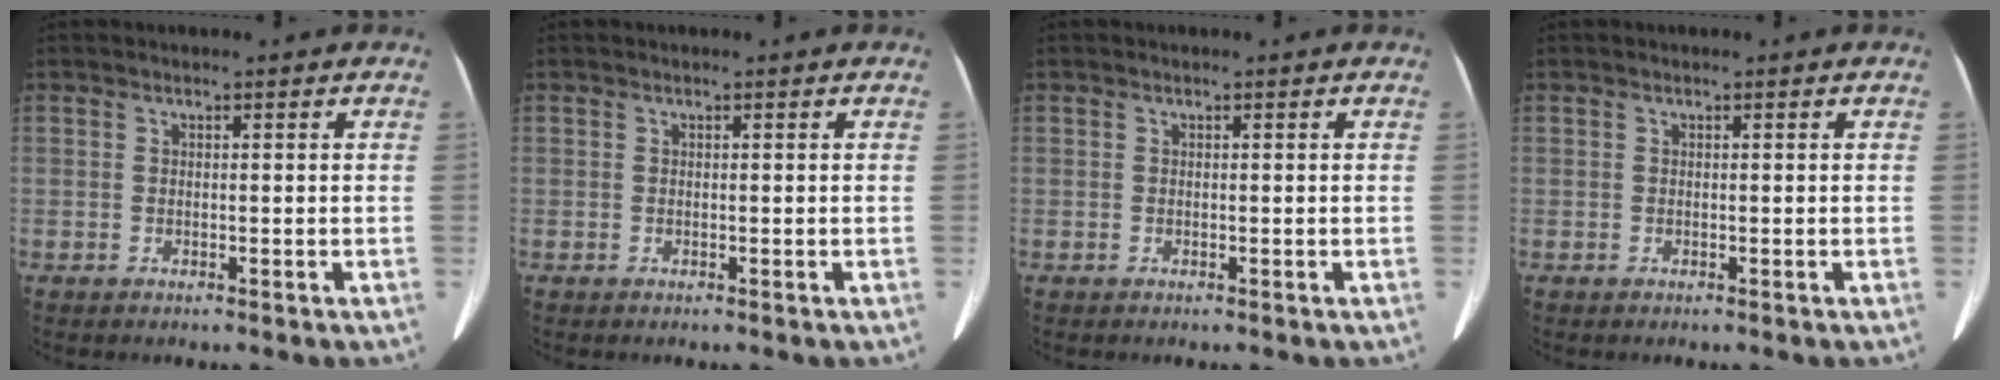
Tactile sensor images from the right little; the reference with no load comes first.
{"total": 0.0}
{"total": 0.0}
{"total": 0.0}